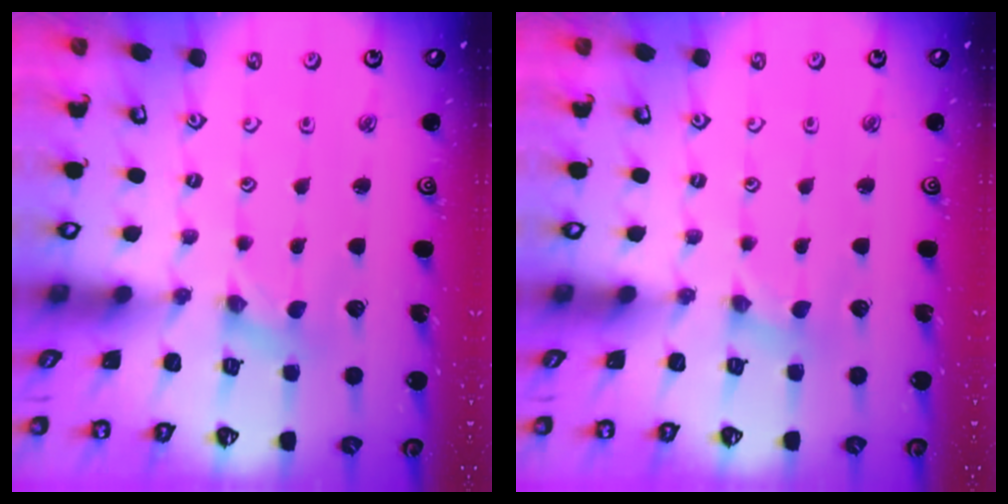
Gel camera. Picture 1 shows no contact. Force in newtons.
{"total": 0.0}